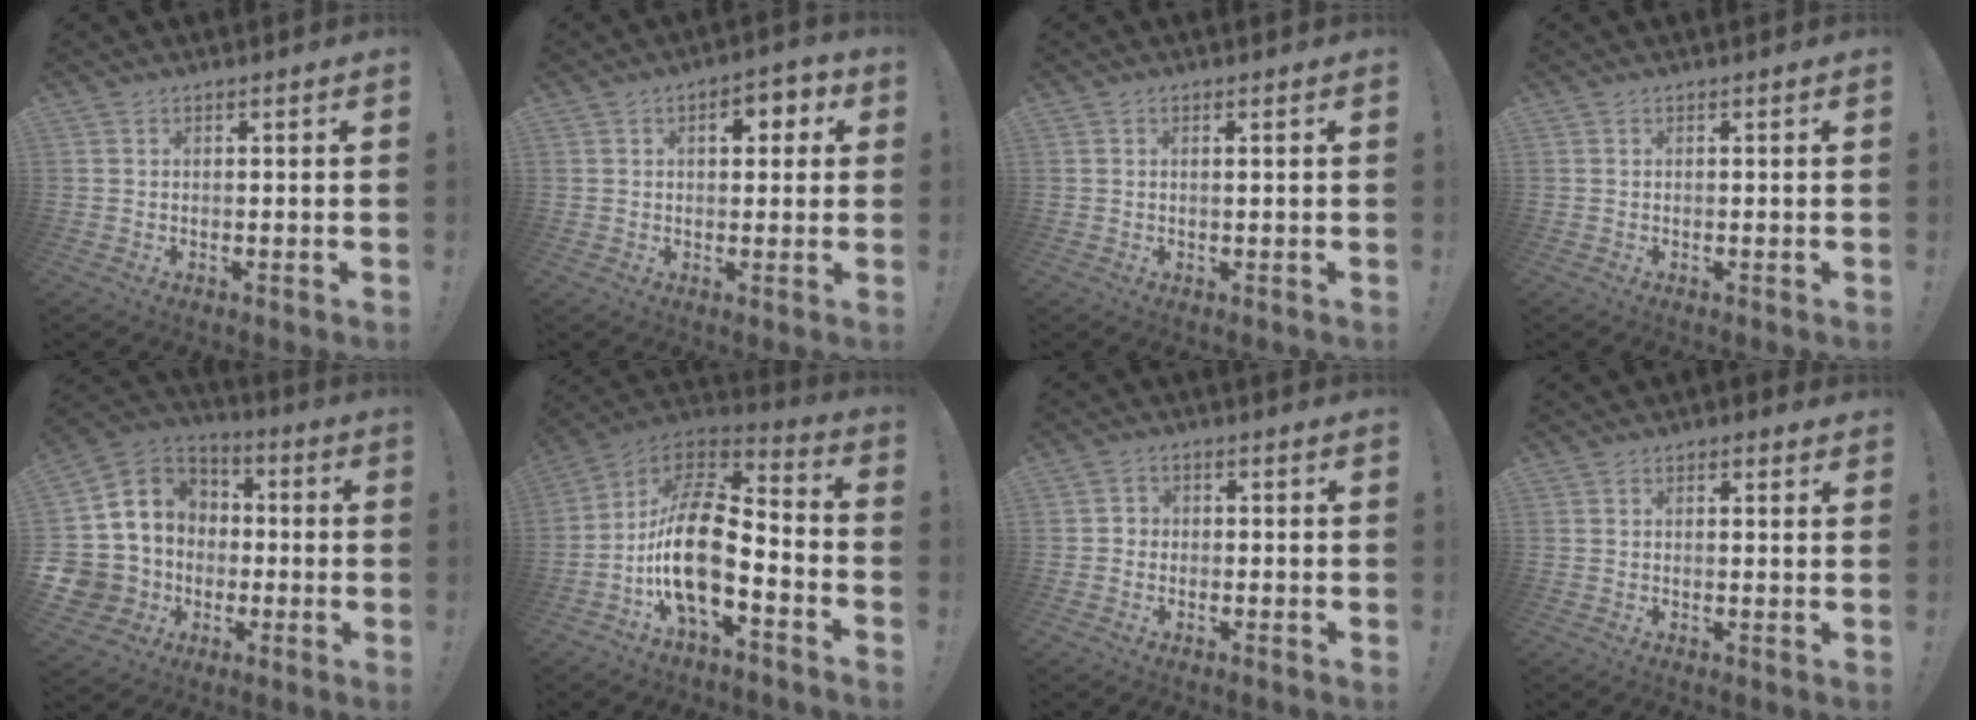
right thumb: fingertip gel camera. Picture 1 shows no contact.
{"total": 6.1, "force": [1.6, 3.5, 4.7], "torque": [-0.048, 0.000, 0.018]}
{"total": 1.0, "force": [0.5, -0.5, 0.7], "torque": [-0.005, -0.005, 0.006]}
{"total": 0.0}
{"total": 17.3, "force": [-3.5, 15.6, 6.7], "torque": [-0.143, 0.021, -0.011]}
{"total": 18.6, "force": [-4.7, 8.1, 16.1], "torque": [-0.332, 0.024, -0.081]}
{"total": 2.4, "force": [-1.4, 1.8, 0.9], "torque": [-0.019, 0.013, -0.023]}
{"total": 1.4, "force": [0.8, 1.2, 0.4], "torque": [0.007, -0.004, 0.012]}